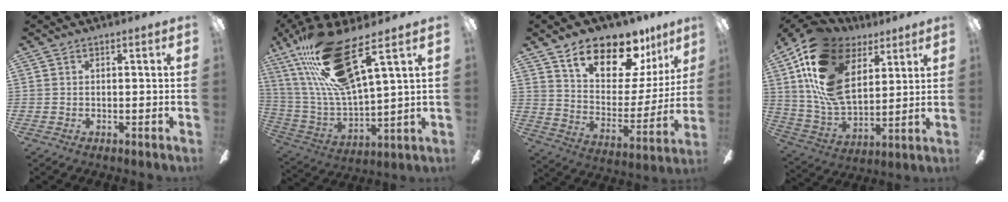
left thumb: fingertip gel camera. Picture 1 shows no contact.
{"total": 22.7, "force": [13.3, 6.4, 17.2], "torque": [-0.349, -0.054, 0.224]}
{"total": 18.4, "force": [13.5, 8.2, 9.3], "torque": [-0.149, -0.092, 0.235]}
{"total": 21.4, "force": [9.7, 13.2, 13.7], "torque": [-0.312, -0.040, 0.174]}